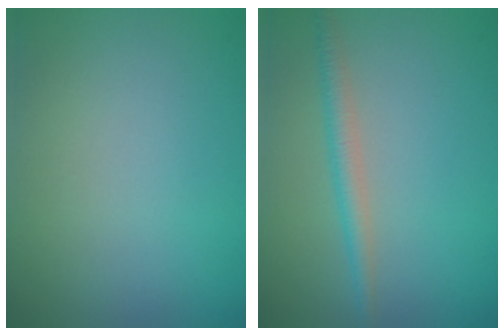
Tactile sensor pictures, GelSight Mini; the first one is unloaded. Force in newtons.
{"total": 2.1, "press": 2.1, "slide": 0.0}